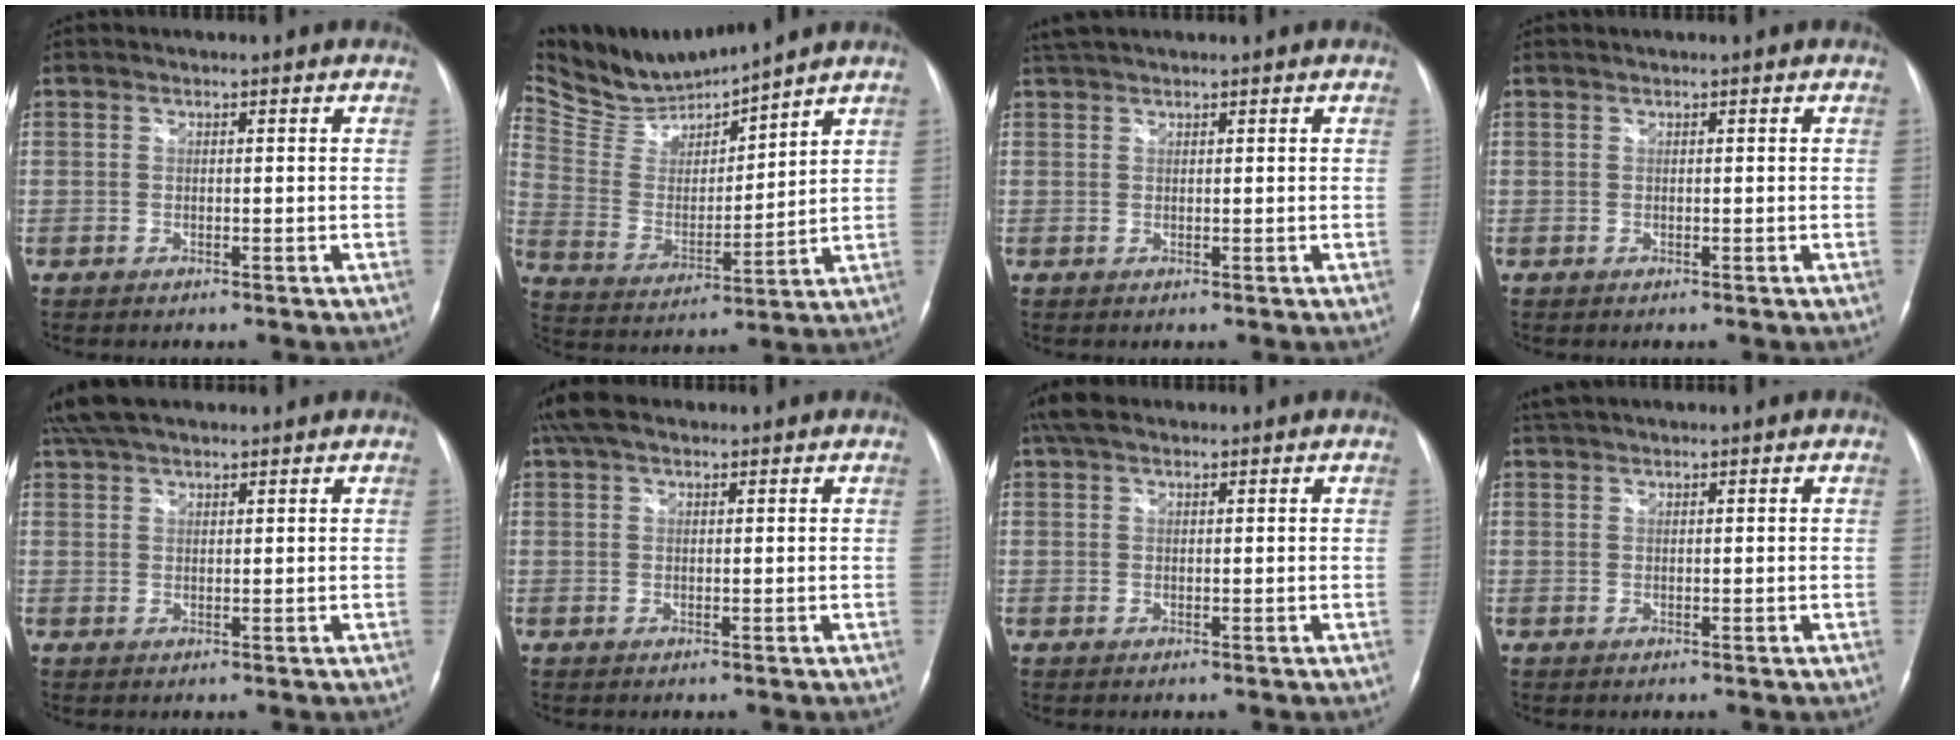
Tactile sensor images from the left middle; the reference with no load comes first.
{"total": 11.6, "force": [11.4, 0.3, 2.0], "torque": [-0.058, 0.001, 0.238]}
{"total": 2.8, "force": [2.6, 0.5, 1.1], "torque": [-0.026, 0.027, 0.050]}
{"total": 0.0}
{"total": 6.7, "force": [5.7, 1.3, 3.1], "torque": [-0.060, 0.039, 0.106]}
{"total": 4.6, "force": [3.3, 2.0, 2.5], "torque": [-0.056, 0.035, 0.064]}
{"total": 3.8, "force": [2.8, 1.6, 2.0], "torque": [-0.047, 0.029, 0.054]}
{"total": 2.2, "force": [2.0, 0.3, 0.8], "torque": [-0.020, 0.025, 0.040]}